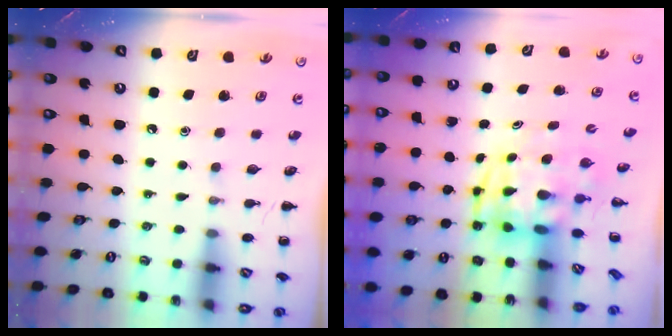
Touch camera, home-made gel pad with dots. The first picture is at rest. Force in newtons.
{"total": 3.1, "press": 2.9, "slide": 1.0}